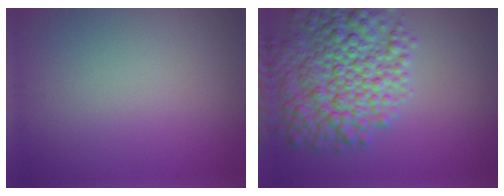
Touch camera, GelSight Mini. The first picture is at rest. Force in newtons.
{"total": 9.4, "press": 9.3, "slide": 0.3}